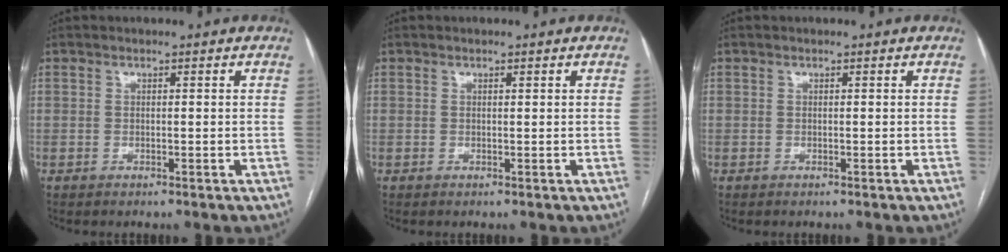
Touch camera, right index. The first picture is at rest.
{"total": 0.0}
{"total": 0.0}